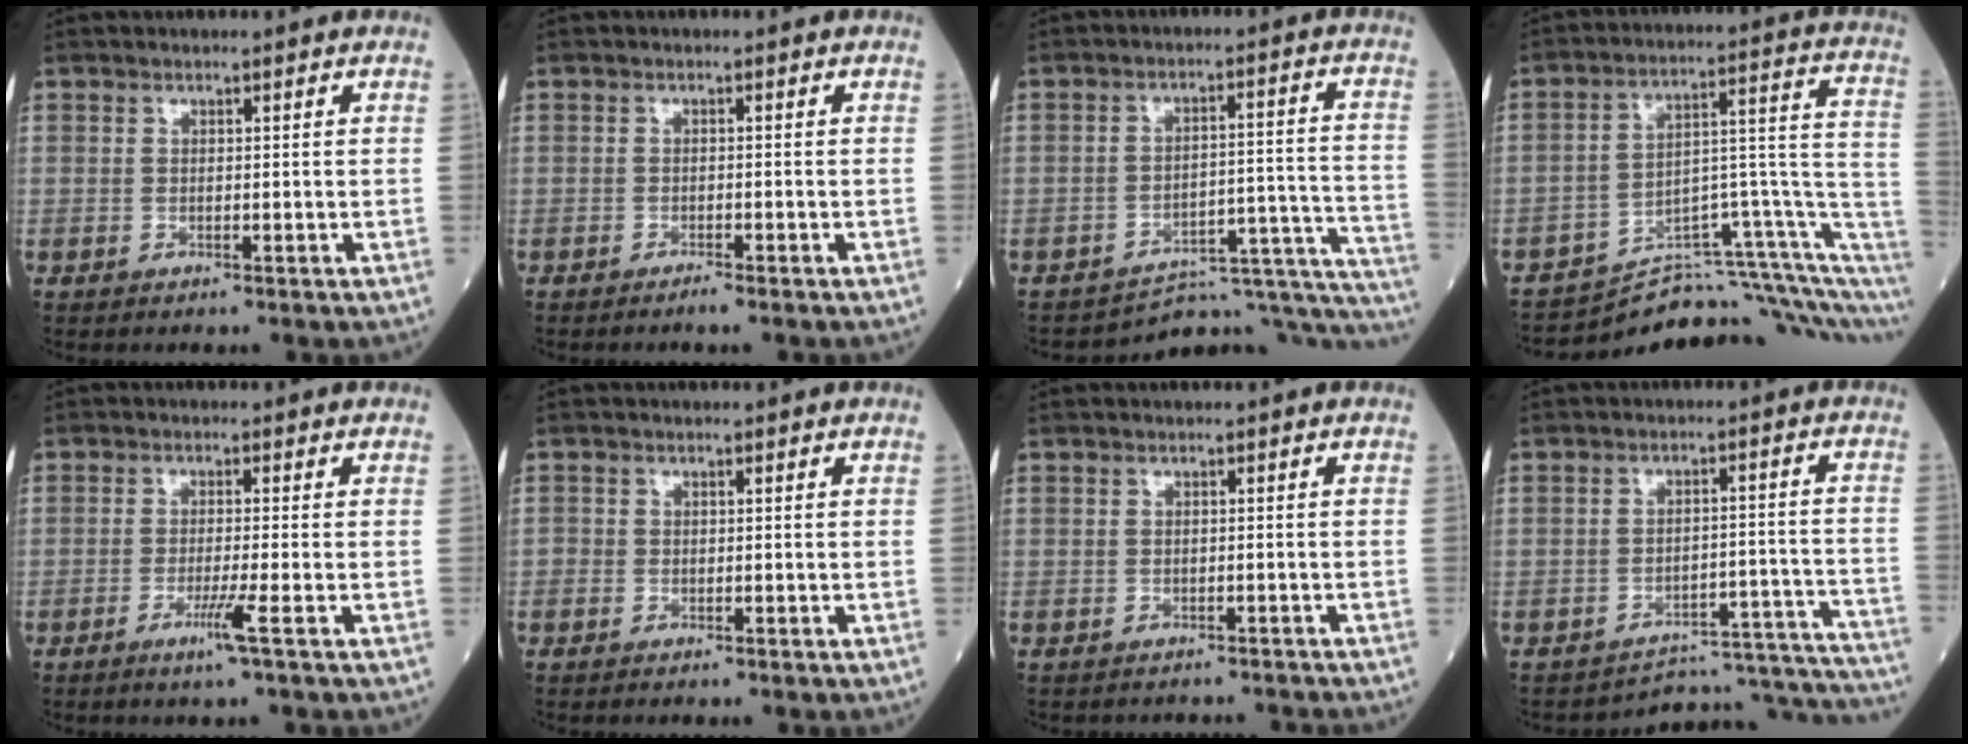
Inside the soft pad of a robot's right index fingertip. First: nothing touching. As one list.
[{"total": 1.1, "force": [-1.0, -0.2, 0.5], "torque": [-0.012, 0.000, -0.017]}, {"total": 17.4, "force": [-17.2, 1.1, 2.6], "torque": [0.032, 0.051, -0.217]}, {"total": 14.8, "force": [-12.4, 1.4, 7.9], "torque": [-0.074, 0.094, -0.175]}, {"total": 3.5, "force": [-1.7, -0.9, 3.0], "torque": [-0.060, -0.010, -0.036]}, {"total": 0.7, "force": [-0.3, 0.5, 0.3], "torque": [0.000, 0.002, -0.009]}, {"total": 4.0, "force": [-3.9, 1.0, 0.4], "torque": [0.000, 0.000, -0.044]}, {"total": 16.6, "force": [-16.5, 0.7, 0.7], "torque": [0.030, 0.041, -0.205]}]